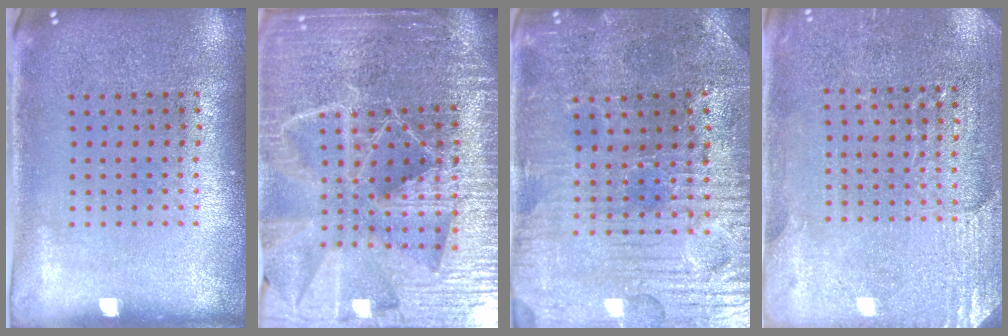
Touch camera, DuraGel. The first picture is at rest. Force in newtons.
{"total": 6.3, "press": 5.5, "slide": 3.2}
{"total": 3.7, "press": 3.7, "slide": 0.6}
{"total": 2.9, "press": 2.9, "slide": 0.5}